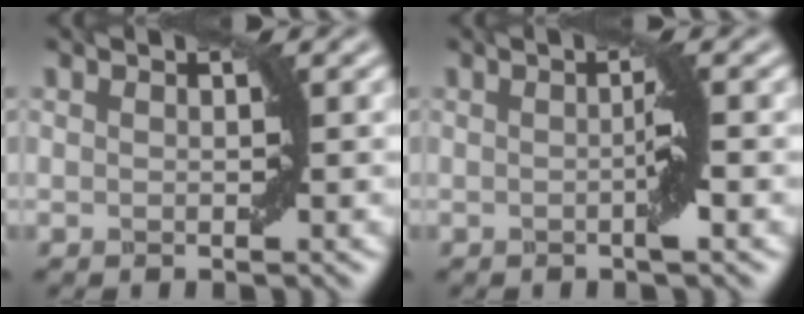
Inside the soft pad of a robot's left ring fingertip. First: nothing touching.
{"total": 1.8, "force": [-0.2, -0.1, 1.8], "torque": [-0.033, -0.001, -0.005]}